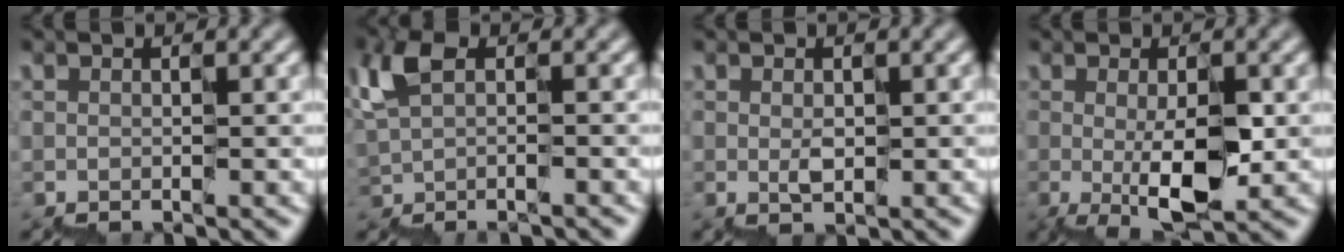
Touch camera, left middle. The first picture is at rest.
{"total": 3.4, "force": [-0.4, 1.5, 3.0], "torque": [-0.064, 0.002, -0.010]}
{"total": 1.2, "force": [0.3, 0.7, 0.9], "torque": [-0.018, 0.007, 0.006]}
{"total": 4.2, "force": [-0.3, 1.3, 4.0], "torque": [-0.070, -0.003, 0.000]}